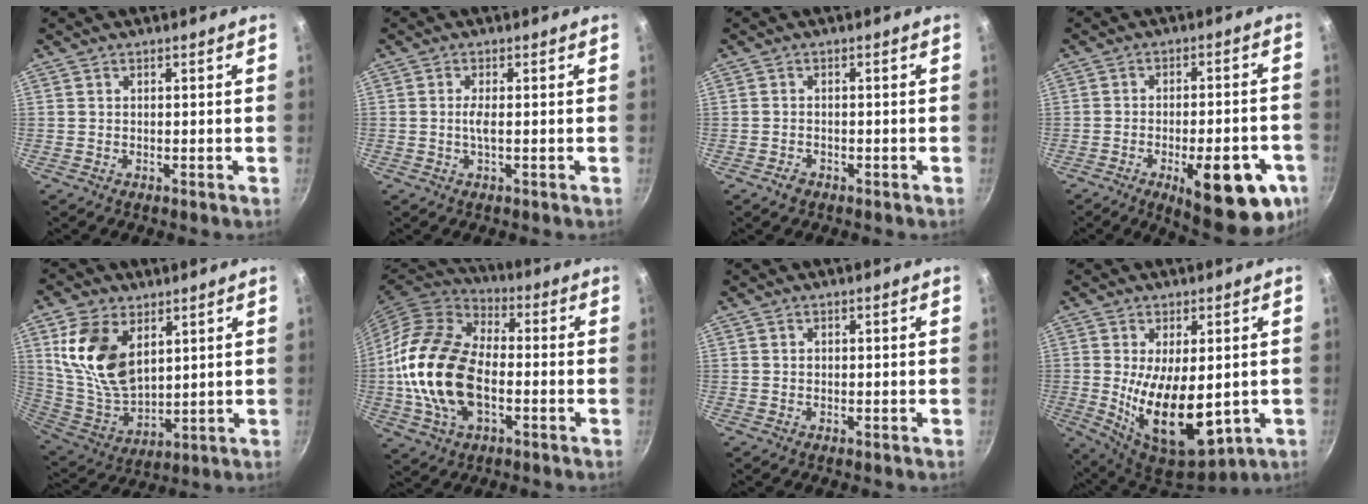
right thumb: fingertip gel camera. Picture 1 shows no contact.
{"total": 2.1, "force": [-0.1, 0.4, 2.0], "torque": [-0.050, 0.000, -0.002]}
{"total": 1.3, "force": [-0.8, 0.9, 0.6], "torque": [-0.013, 0.004, -0.013]}
{"total": 18.7, "force": [-7.4, 7.0, 15.7], "torque": [-0.170, 0.015, -0.089]}
{"total": 16.1, "force": [6.0, 9.9, 11.2], "torque": [-0.196, -0.038, 0.132]}
{"total": 21.0, "force": [-2.7, 13.0, 16.2], "torque": [-0.298, 0.027, -0.059]}
{"total": 1.0, "force": [0.3, 0.8, 0.4], "torque": [-0.005, 0.005, 0.005]}
{"total": 16.1, "force": [-1.0, 8.2, 13.8], "torque": [-0.213, -0.026, 0.006]}